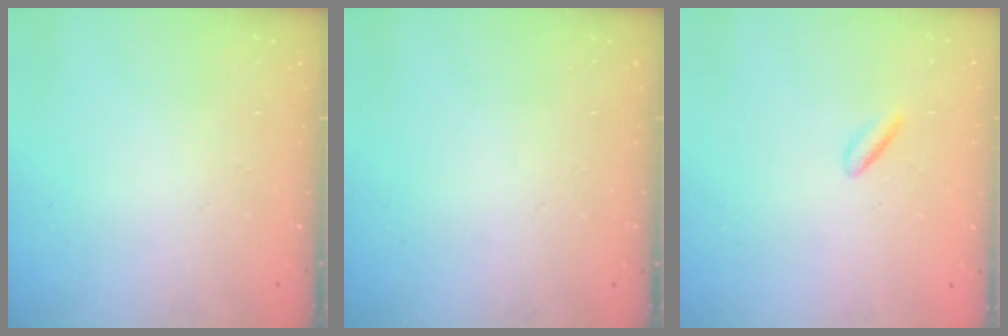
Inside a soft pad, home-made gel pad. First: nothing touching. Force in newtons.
{"total": 0.0}
{"total": 0.8, "press": 0.6, "slide": 0.6}